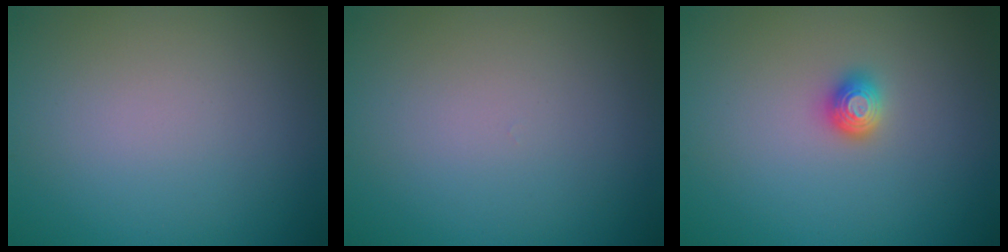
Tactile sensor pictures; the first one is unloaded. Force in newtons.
{"total": 0.0}
{"total": 1.4, "press": 1.2, "slide": 0.6}